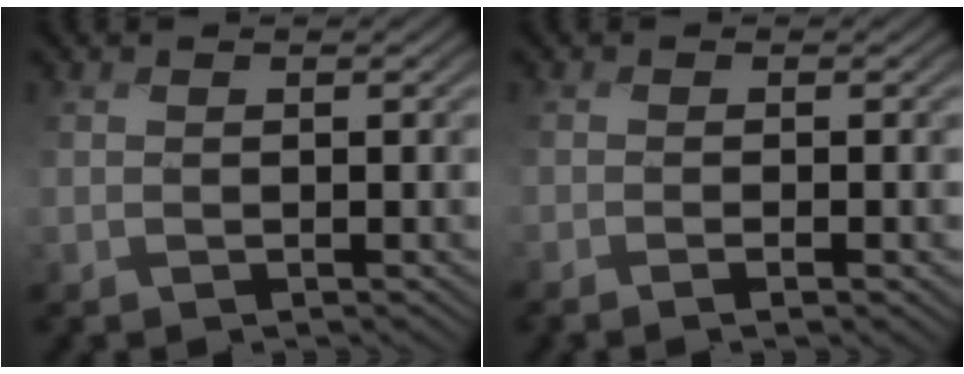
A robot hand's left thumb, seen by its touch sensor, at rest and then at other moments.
{"total": 1.4, "force": [-0.9, -0.3, 1.1], "torque": [-0.016, 0.003, -0.018]}